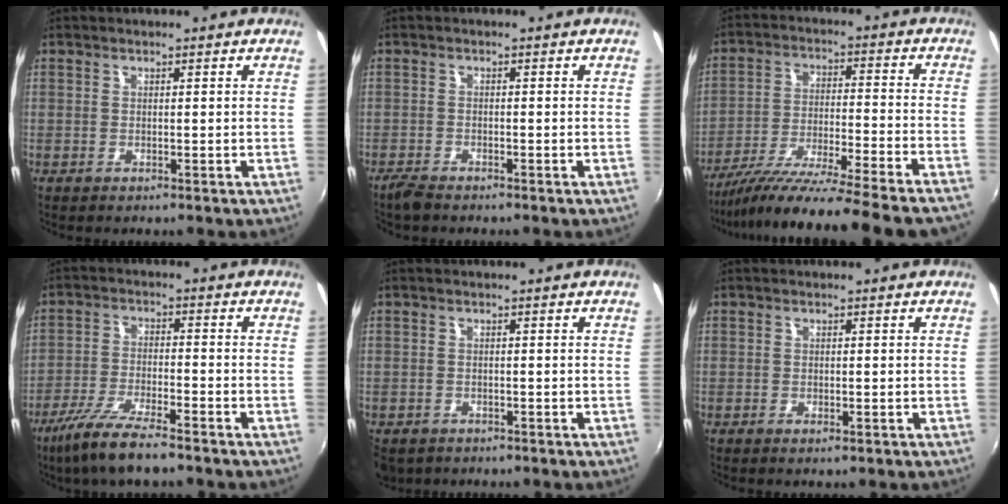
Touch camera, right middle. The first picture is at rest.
{"total": 2.7, "force": [-2.4, 0.5, 1.1], "torque": [-0.032, -0.008, -0.050]}
{"total": 23.5, "force": [-20.8, -2.4, 10.7], "torque": [-0.184, -0.072, -0.324]}
{"total": 10.5, "force": [-8.0, 1.3, 6.6], "torque": [-0.145, -0.025, -0.146]}
{"total": 4.6, "force": [-3.0, 3.0, 1.9], "torque": [-0.051, -0.014, -0.045]}
{"total": 0.8, "force": [-0.5, 0.3, 0.6], "torque": [-0.008, -0.001, -0.007]}